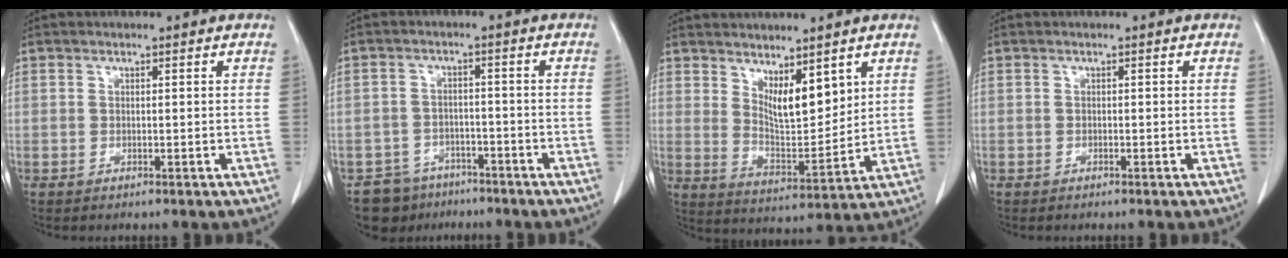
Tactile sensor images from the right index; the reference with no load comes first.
{"total": 6.1, "force": [-4.6, 4.1, 0.0], "torque": [0.004, 0.011, -0.068]}
{"total": 7.7, "force": [4.6, 2.3, 5.7], "torque": [-0.105, -0.012, 0.094]}
{"total": 0.0}